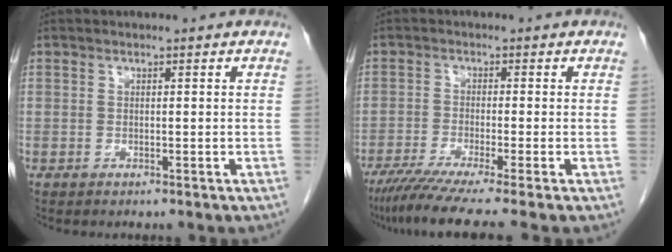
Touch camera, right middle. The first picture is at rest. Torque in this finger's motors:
{"motor_torque": [1.19, -0.95, 0.16, 0.11]}